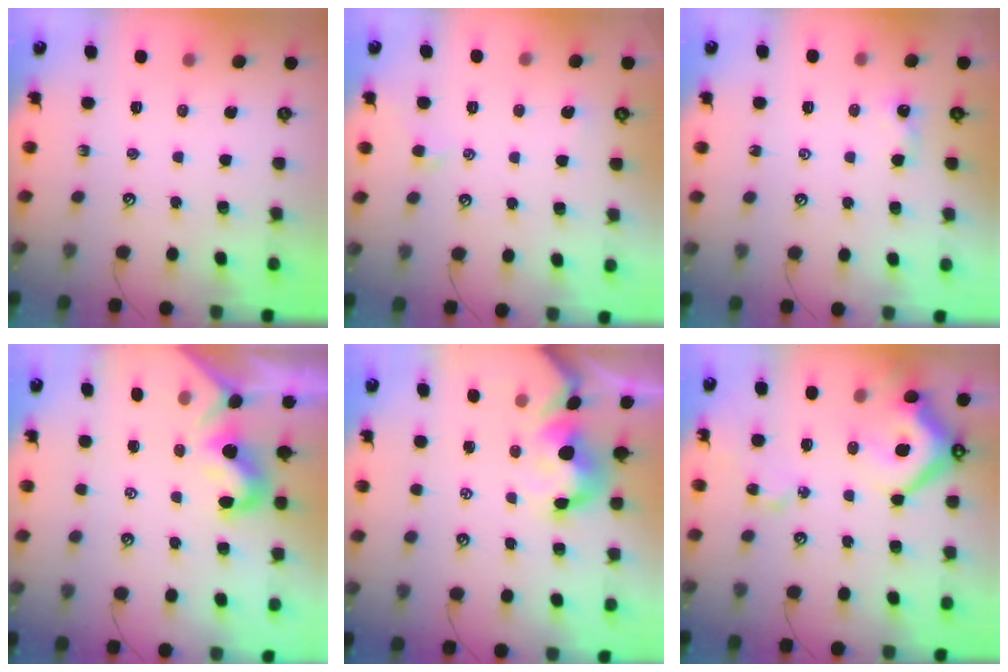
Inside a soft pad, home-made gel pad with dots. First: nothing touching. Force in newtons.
{"total": 0.7, "press": 0.1, "slide": 0.7}
{"total": 2.4, "press": 2.4, "slide": 0.4}
{"total": 2.1, "press": 2.1, "slide": 0.6}
{"total": 3.3, "press": 3.2, "slide": 1.0}
{"total": 13.3, "press": 13.2, "slide": 1.7}